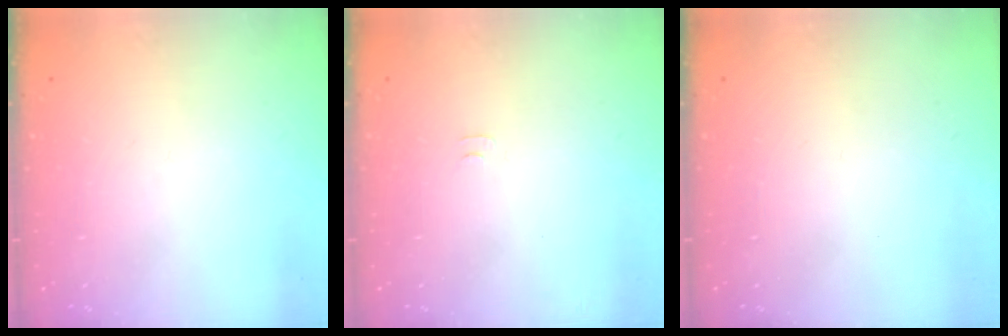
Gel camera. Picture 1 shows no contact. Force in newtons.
{"total": 3.7, "press": 3.7, "slide": 0.4}
{"total": 1.8, "press": 1.8, "slide": 0.2}